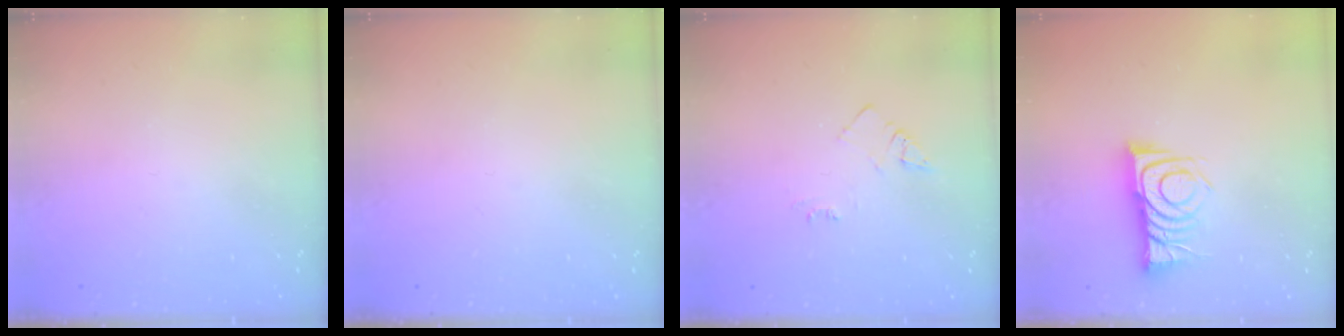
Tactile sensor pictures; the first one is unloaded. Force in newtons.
{"total": 0.0}
{"total": 3.8, "press": 3.8, "slide": 0.5}
{"total": 9.9, "press": 9.9, "slide": 0.4}